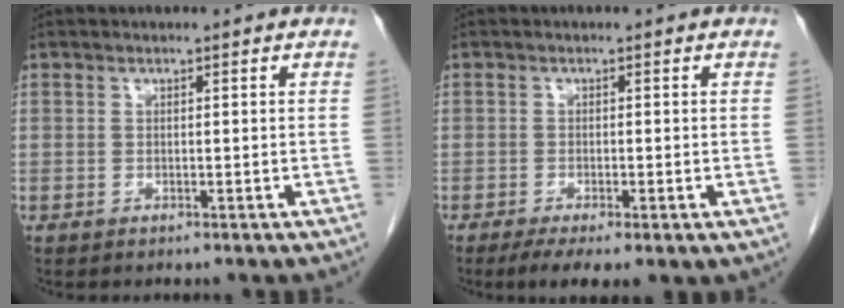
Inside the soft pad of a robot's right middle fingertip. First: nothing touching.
{"total": 5.9, "force": [-3.2, 1.7, 4.6], "torque": [-0.068, -0.015, -0.051]}